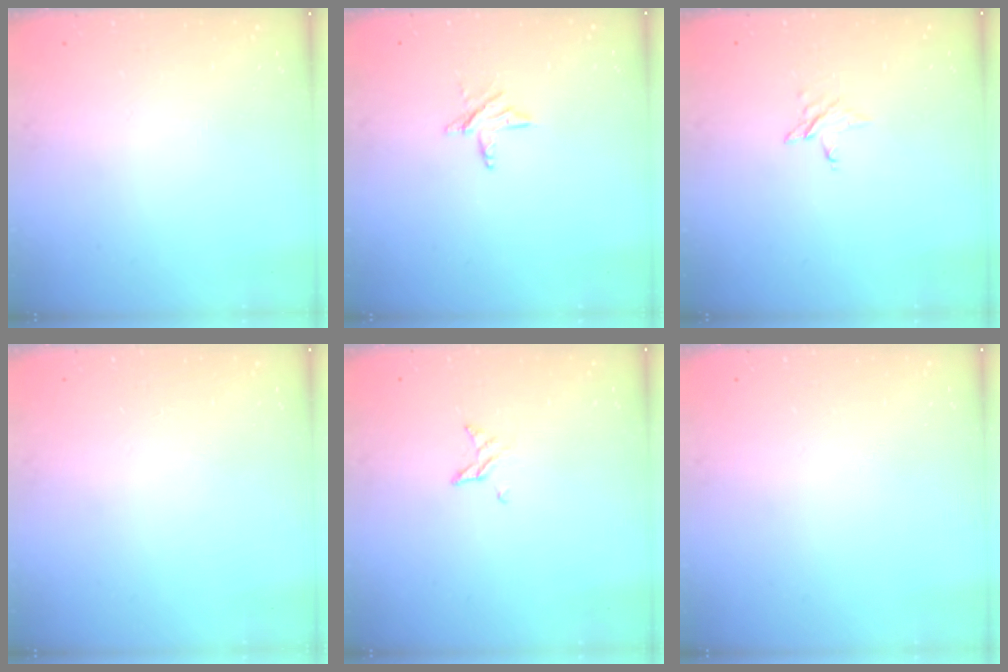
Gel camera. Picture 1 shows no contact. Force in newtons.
{"total": 4.6, "press": 4.6, "slide": 0.3}
{"total": 2.8, "press": 2.8, "slide": 0.3}
{"total": 0.0}
{"total": 3.0, "press": 3.0, "slide": 0.3}
{"total": 0.0}